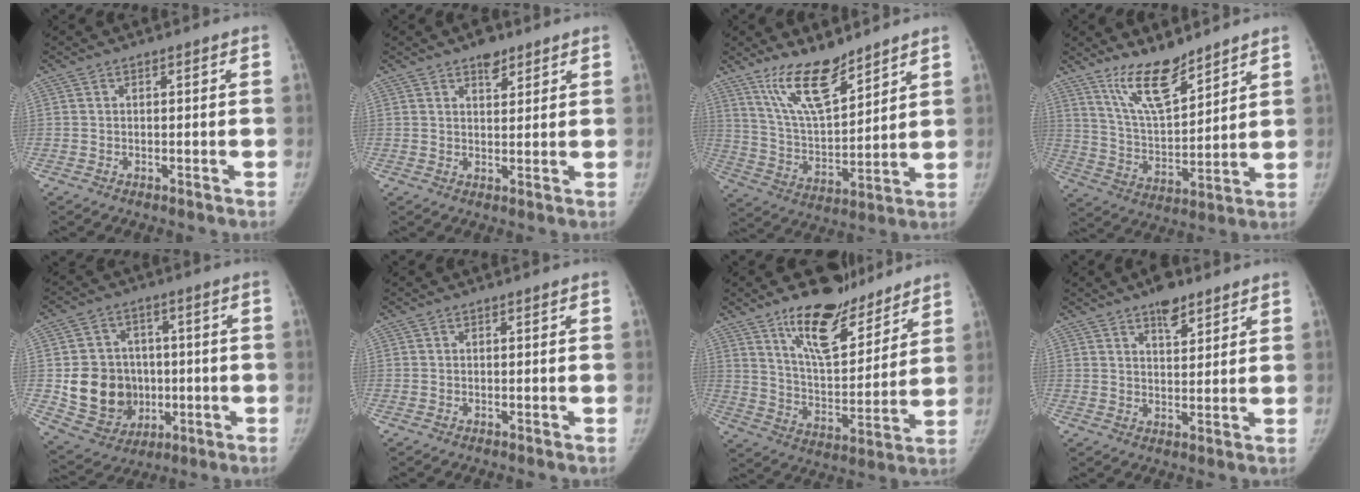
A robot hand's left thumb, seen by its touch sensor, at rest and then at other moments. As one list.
[{"total": 3.9, "force": [2.8, 2.0, 2.0], "torque": [-0.012, -0.015, 0.042]}, {"total": 13.3, "force": [9.9, 4.2, 7.8], "torque": [-0.116, -0.070, 0.194]}, {"total": 11.9, "force": [9.2, 3.5, 6.7], "torque": [-0.098, -0.072, 0.180]}, {"total": 14.1, "force": [-1.2, 12.4, 6.8], "torque": [-0.079, 0.008, 0.003]}, {"total": 0.0}, {"total": 16.7, "force": [12.2, 6.7, 9.4], "torque": [-0.108, -0.082, 0.209]}, {"total": 6.1, "force": [4.2, 2.6, 3.5], "torque": [-0.032, -0.024, 0.064]}]